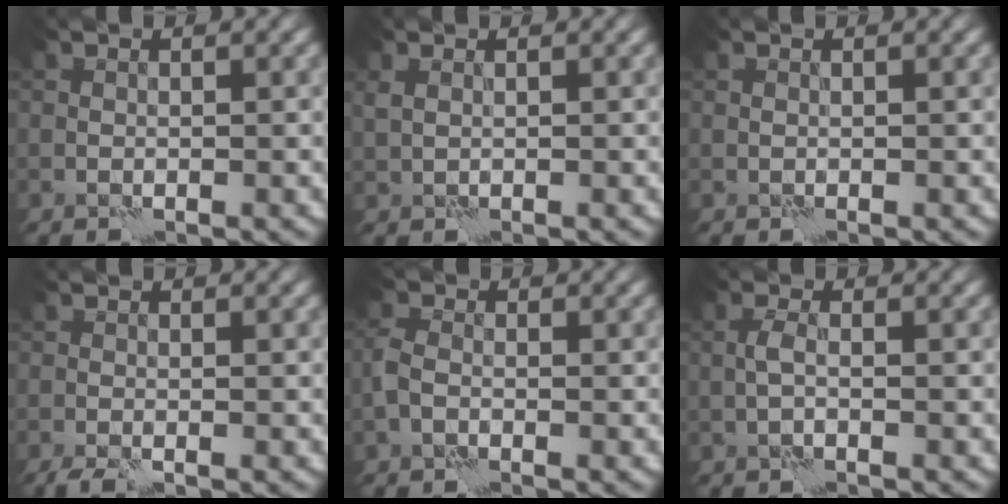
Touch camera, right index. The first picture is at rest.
{"total": 0.7, "force": [0.5, 0.4, 0.3], "torque": [-0.006, -0.002, 0.013]}
{"total": 0.0}
{"total": 1.7, "force": [-1.3, 0.2, 1.1], "torque": [-0.025, -0.004, -0.030]}
{"total": 1.2, "force": [-0.6, 0.7, 0.8], "torque": [-0.023, 0.003, -0.020]}
{"total": 0.9, "force": [-0.3, 0.0, 0.8], "torque": [-0.020, 0.003, -0.009]}